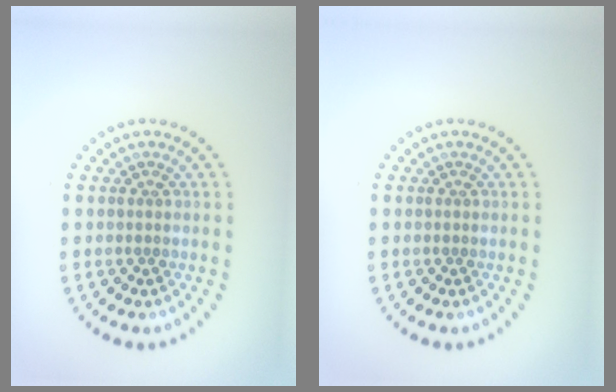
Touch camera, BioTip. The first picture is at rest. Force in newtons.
{"total": 0.0}